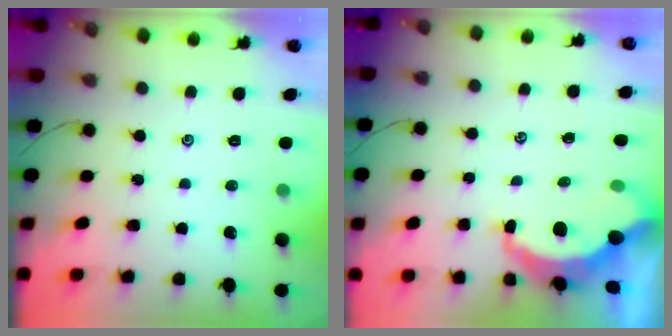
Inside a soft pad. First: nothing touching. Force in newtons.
{"total": 6.4, "press": 6.3, "slide": 0.9}